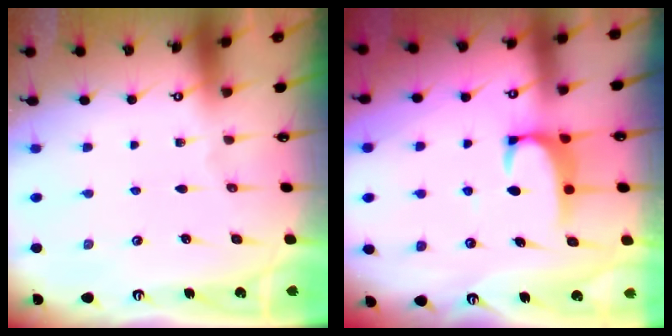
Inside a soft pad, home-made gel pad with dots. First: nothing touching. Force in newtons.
{"total": 1.9, "press": 1.9, "slide": 0.3}